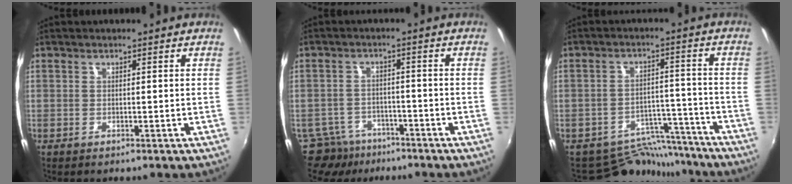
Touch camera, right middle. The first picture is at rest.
{"total": 8.0, "force": [-6.3, 4.8, 1.3], "torque": [-0.042, 0.007, -0.099]}
{"total": 11.1, "force": [-10.3, 4.1, 1.2], "torque": [-0.025, 0.029, -0.142]}